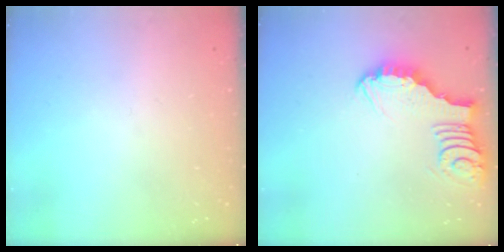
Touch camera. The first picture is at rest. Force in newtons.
{"total": 3.6, "press": 3.6, "slide": 0.3}